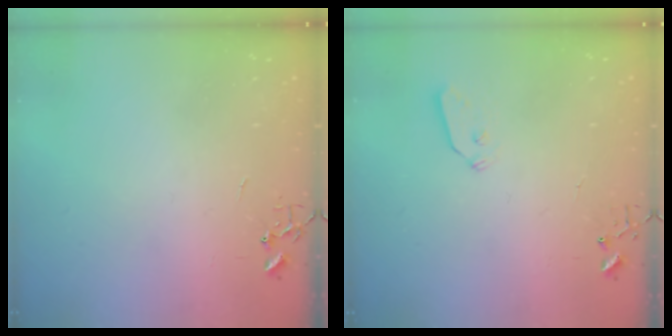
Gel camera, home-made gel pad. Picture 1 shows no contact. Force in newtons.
{"total": 4.3, "press": 4.3, "slide": 0.3}